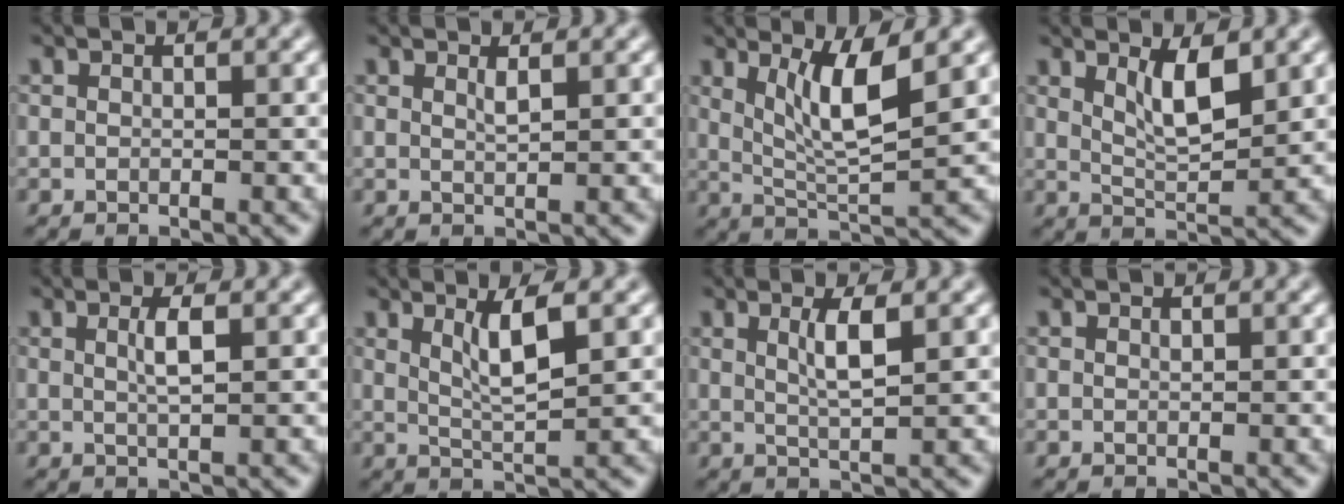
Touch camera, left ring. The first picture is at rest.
{"total": 0.8, "force": [0.6, 0.1, 0.6], "torque": [-0.012, -0.002, 0.010]}
{"total": 5.2, "force": [2.0, 1.1, 4.6], "torque": [-0.088, -0.011, 0.043]}
{"total": 3.6, "force": [1.7, 1.1, 3.0], "torque": [-0.055, -0.007, 0.033]}
{"total": 1.9, "force": [0.6, 0.4, 1.8], "torque": [-0.033, 0.002, 0.007]}
{"total": 3.5, "force": [1.4, 0.7, 3.1], "torque": [-0.055, -0.005, 0.028]}
{"total": 2.7, "force": [1.0, 0.6, 2.5], "torque": [-0.044, -0.003, 0.017]}
{"total": 0.0}